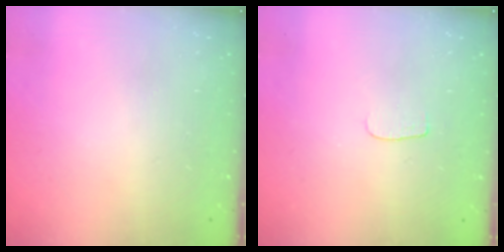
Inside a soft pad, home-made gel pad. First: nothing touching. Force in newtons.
{"total": 3.6, "press": 3.6, "slide": 0.4}